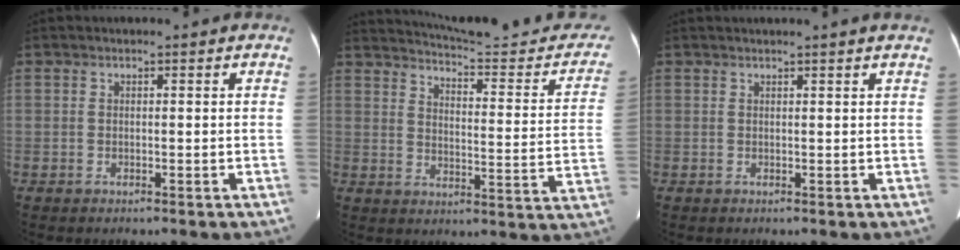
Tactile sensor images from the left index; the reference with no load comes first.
{"total": 21.7, "force": [20.6, 2.3, 6.5], "torque": [-0.079, -0.074, 0.245]}
{"total": 2.7, "force": [2.4, -0.7, 1.1], "torque": [-0.020, 0.013, 0.030]}